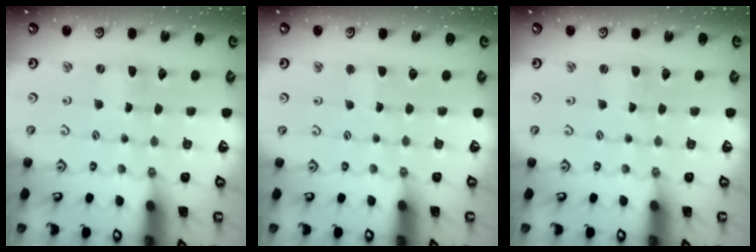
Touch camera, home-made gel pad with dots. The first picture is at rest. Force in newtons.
{"total": 1.7, "press": 1.7, "slide": 0.1}
{"total": 1.2, "press": 1.2, "slide": 0.3}